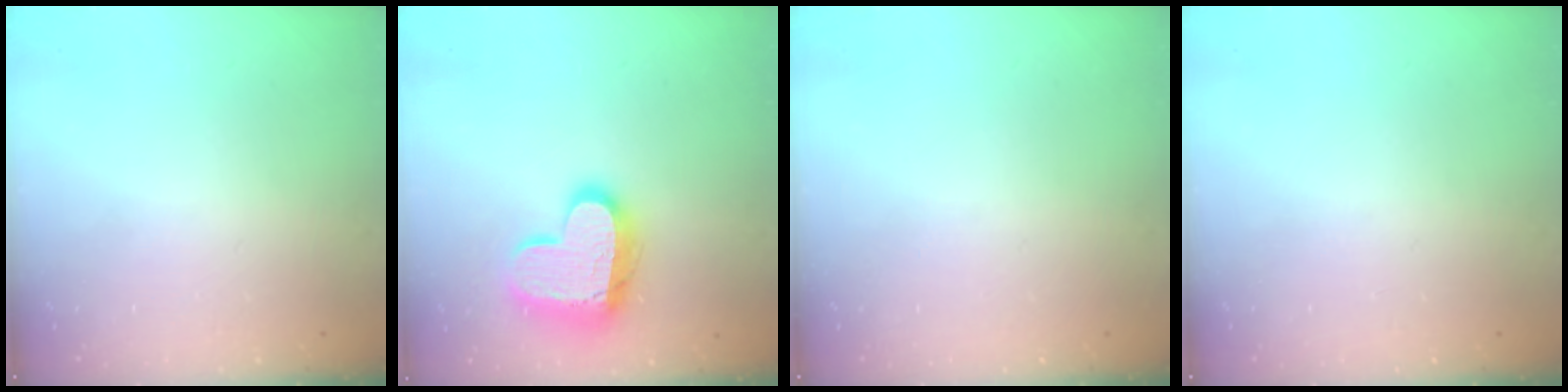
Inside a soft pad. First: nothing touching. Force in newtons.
{"total": 16.2, "press": 16.1, "slide": 1.4}
{"total": 0.0}
{"total": 0.0}